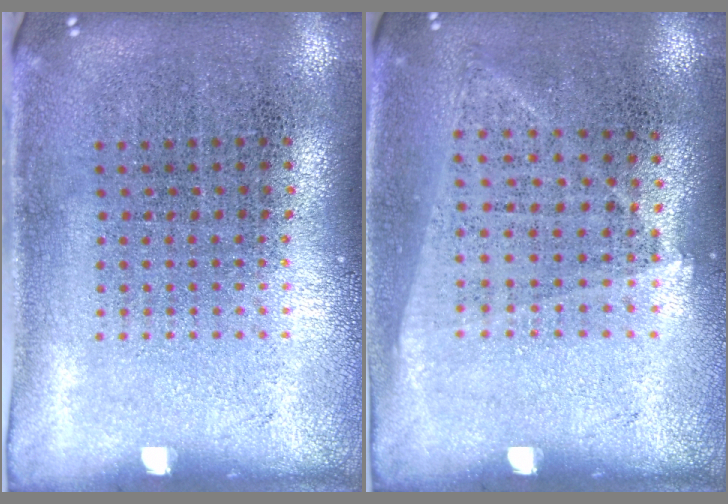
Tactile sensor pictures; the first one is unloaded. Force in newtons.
{"total": 1.0, "press": 0.9, "slide": 0.4}